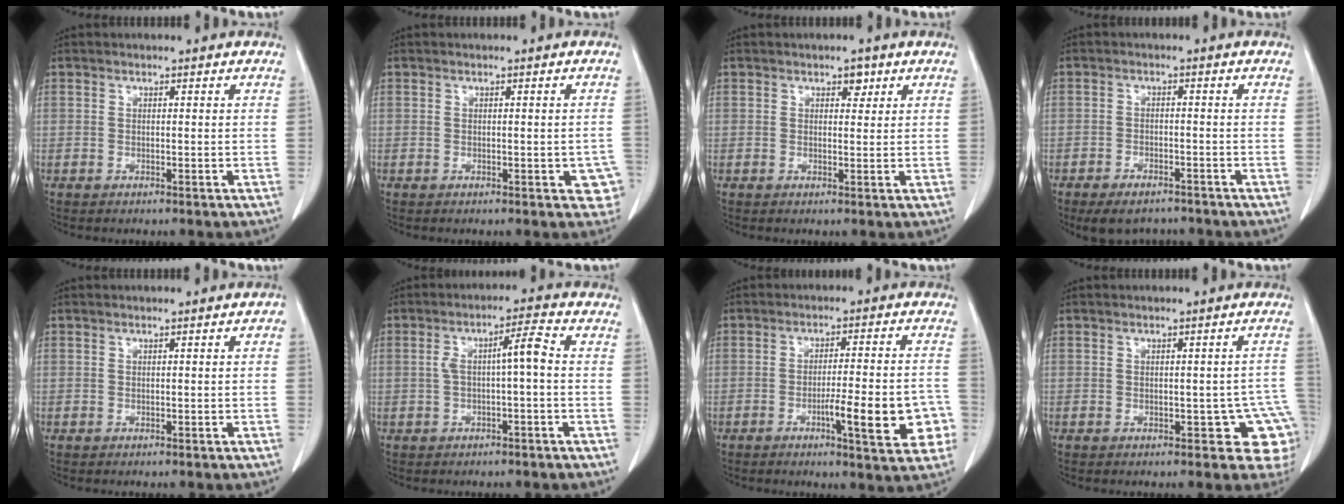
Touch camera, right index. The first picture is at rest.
{"total": 4.0, "force": [-1.2, 1.6, 3.4], "torque": [-0.018, 0.003, -0.013]}
{"total": 1.7, "force": [1.0, 1.1, 0.9], "torque": [-0.010, 0.001, 0.013]}
{"total": 6.8, "force": [-5.5, 3.1, 2.4], "torque": [-0.032, -0.001, -0.080]}
{"total": 0.9, "force": [0.0, 0.3, 0.9], "torque": [-0.005, 0.003, 0.000]}
{"total": 5.0, "force": [-0.1, 0.6, 4.9], "torque": [-0.086, 0.021, 0.001]}
{"total": 11.6, "force": [-4.0, 1.9, 10.7], "torque": [-0.134, 0.011, -0.050]}
{"total": 7.1, "force": [-1.7, 3.2, 6.1], "torque": [-0.042, 0.012, -0.018]}